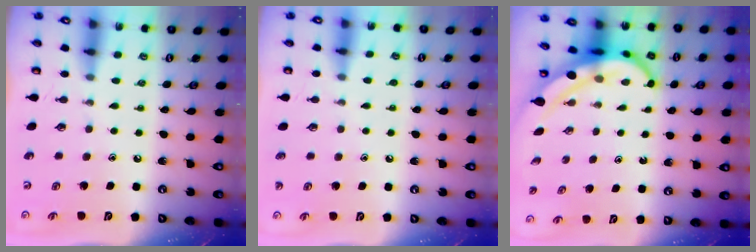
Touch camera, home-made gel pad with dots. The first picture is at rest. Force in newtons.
{"total": 4.3, "press": 4.2, "slide": 0.4}
{"total": 7.0, "press": 6.9, "slide": 1.1}